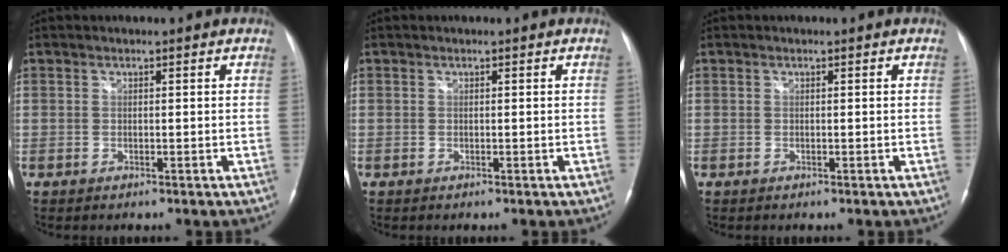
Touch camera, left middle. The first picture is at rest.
{"total": 0.0}
{"total": 0.0}